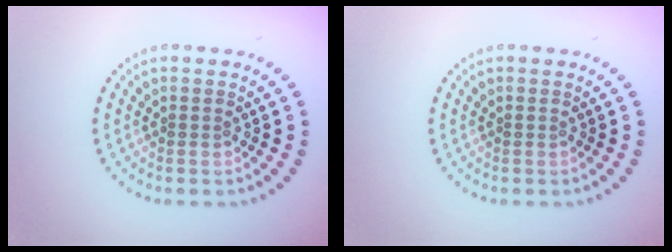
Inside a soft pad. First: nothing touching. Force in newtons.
{"total": 0.0}